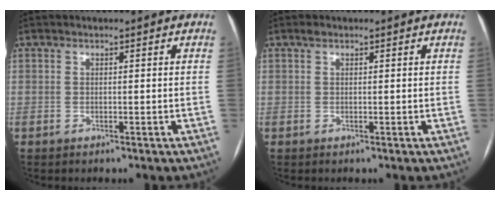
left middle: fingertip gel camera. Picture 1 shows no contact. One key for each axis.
{"total": 0.6, "fx": 0.4, "fy": 0.3, "fz": 0.3, "tx": -0.008, "ty": 0.008, "tz": 0.008}